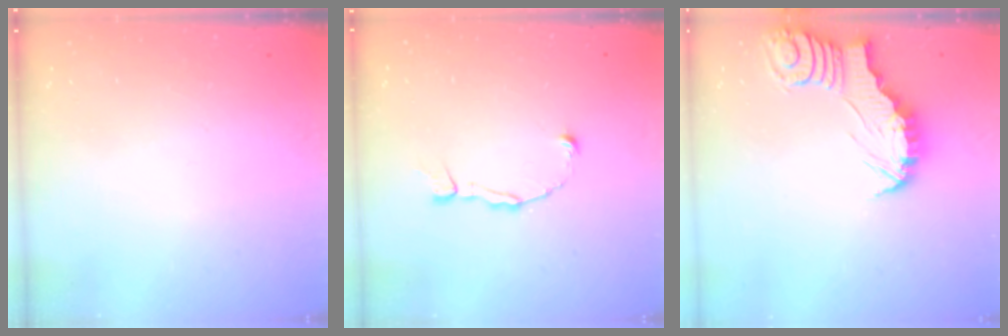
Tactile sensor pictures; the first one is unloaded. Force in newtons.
{"total": 2.5, "press": 2.5, "slide": 0.2}
{"total": 2.9, "press": 2.9, "slide": 0.3}